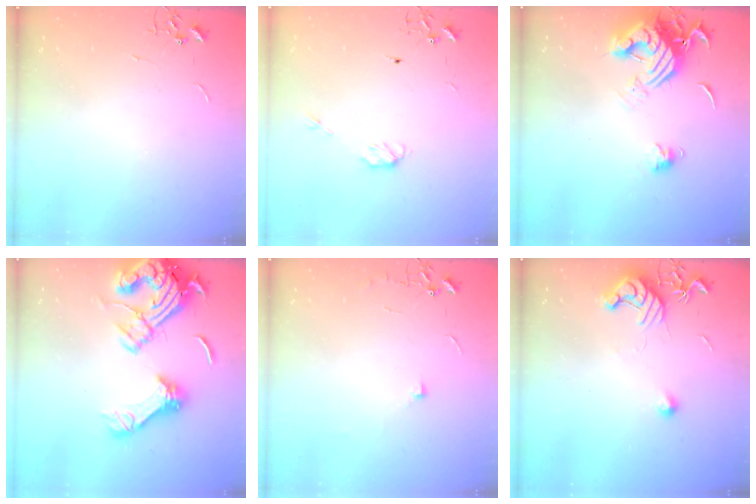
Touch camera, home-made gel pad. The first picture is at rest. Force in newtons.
{"total": 3.9, "press": 3.8, "slide": 0.8}
{"total": 14.5, "press": 14.4, "slide": 1.7}
{"total": 22.0, "press": 21.8, "slide": 2.6}
{"total": 5.5, "press": 5.5, "slide": 0.8}
{"total": 11.2, "press": 11.2, "slide": 0.3}